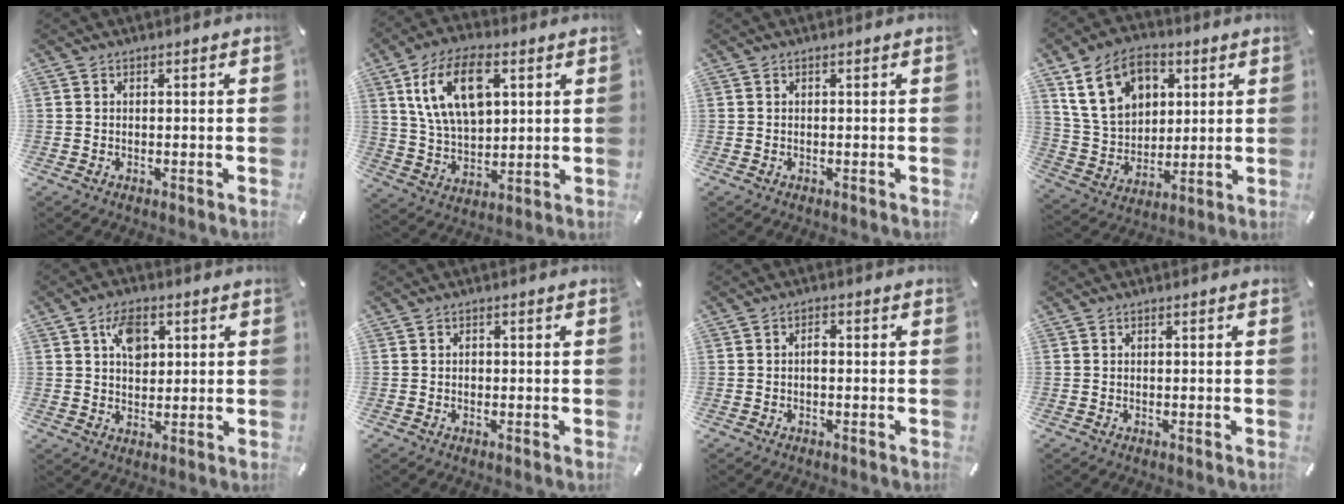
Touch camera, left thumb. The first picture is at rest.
{"total": 14.8, "force": [5.7, 8.7, 10.6], "torque": [-0.218, -0.004, 0.098]}
{"total": 0.0}
{"total": 14.6, "force": [6.5, 10.7, 7.4], "torque": [-0.162, -0.008, 0.125]}
{"total": 7.1, "force": [2.4, 4.9, 4.6], "torque": [-0.067, -0.002, 0.039]}
{"total": 0.7, "force": [-0.1, 0.6, 0.3], "torque": [-0.007, 0.003, -0.003]}
{"total": 1.8, "force": [-0.3, 0.9, 1.5], "torque": [-0.031, 0.005, -0.008]}
{"total": 0.0}